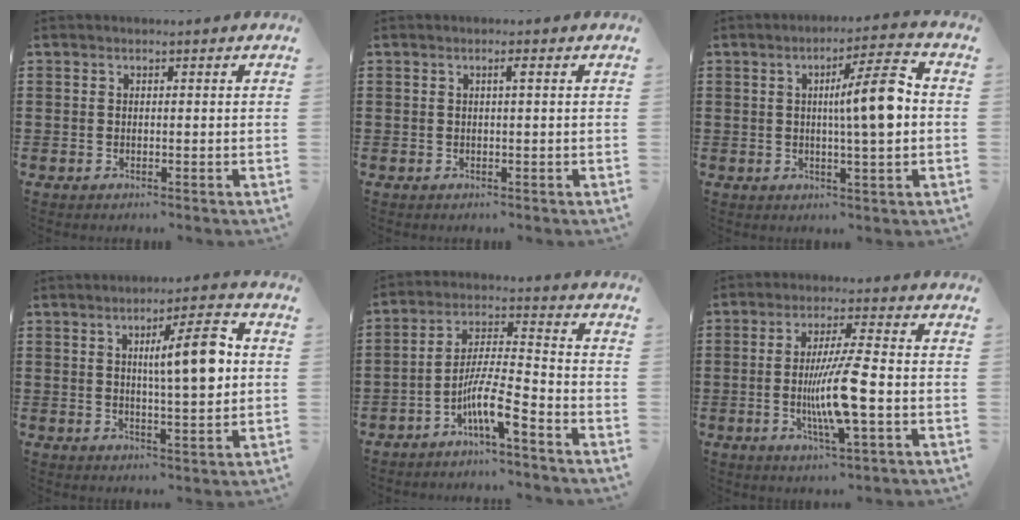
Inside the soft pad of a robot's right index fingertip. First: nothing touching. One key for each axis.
{"total": 1.2, "fx": 0.4, "fy": -0.1, "fz": 1.1, "tx": -0.020, "ty": 0.000, "tz": 0.005}
{"total": 8.7, "fx": 0.5, "fy": 0.9, "fz": 8.6, "tx": -0.140, "ty": -0.003, "tz": -0.002}
{"total": 9.0, "fx": 1.7, "fy": 1.8, "fz": 8.6, "tx": -0.140, "ty": -0.003, "tz": 0.020}
{"total": 8.5, "fx": -5.3, "fy": 1.0, "fz": 6.6, "tx": -0.135, "ty": -0.007, "tz": -0.102}
{"total": 9.2, "fx": -2.0, "fy": 0.7, "fz": 9.0, "tx": -0.177, "ty": -0.018, "tz": -0.042}